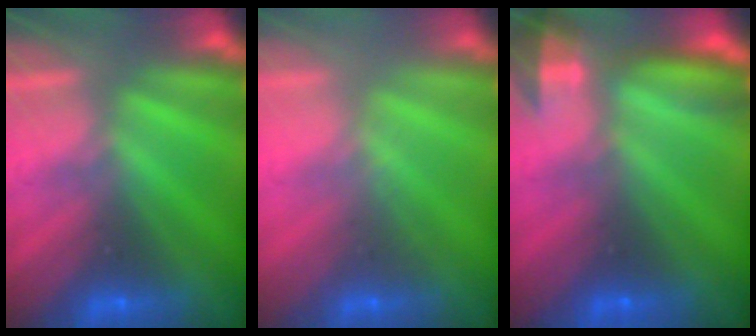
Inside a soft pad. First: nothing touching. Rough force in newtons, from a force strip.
{"total": 2.3}
{"total": 7.7}